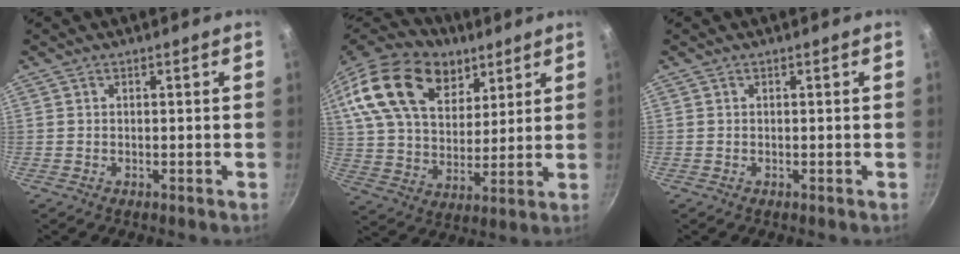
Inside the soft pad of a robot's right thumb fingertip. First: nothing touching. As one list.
[{"total": 25.9, "force": [13.2, 16.4, 15.0], "torque": [-0.267, -0.009, 0.234]}, {"total": 0.0}]